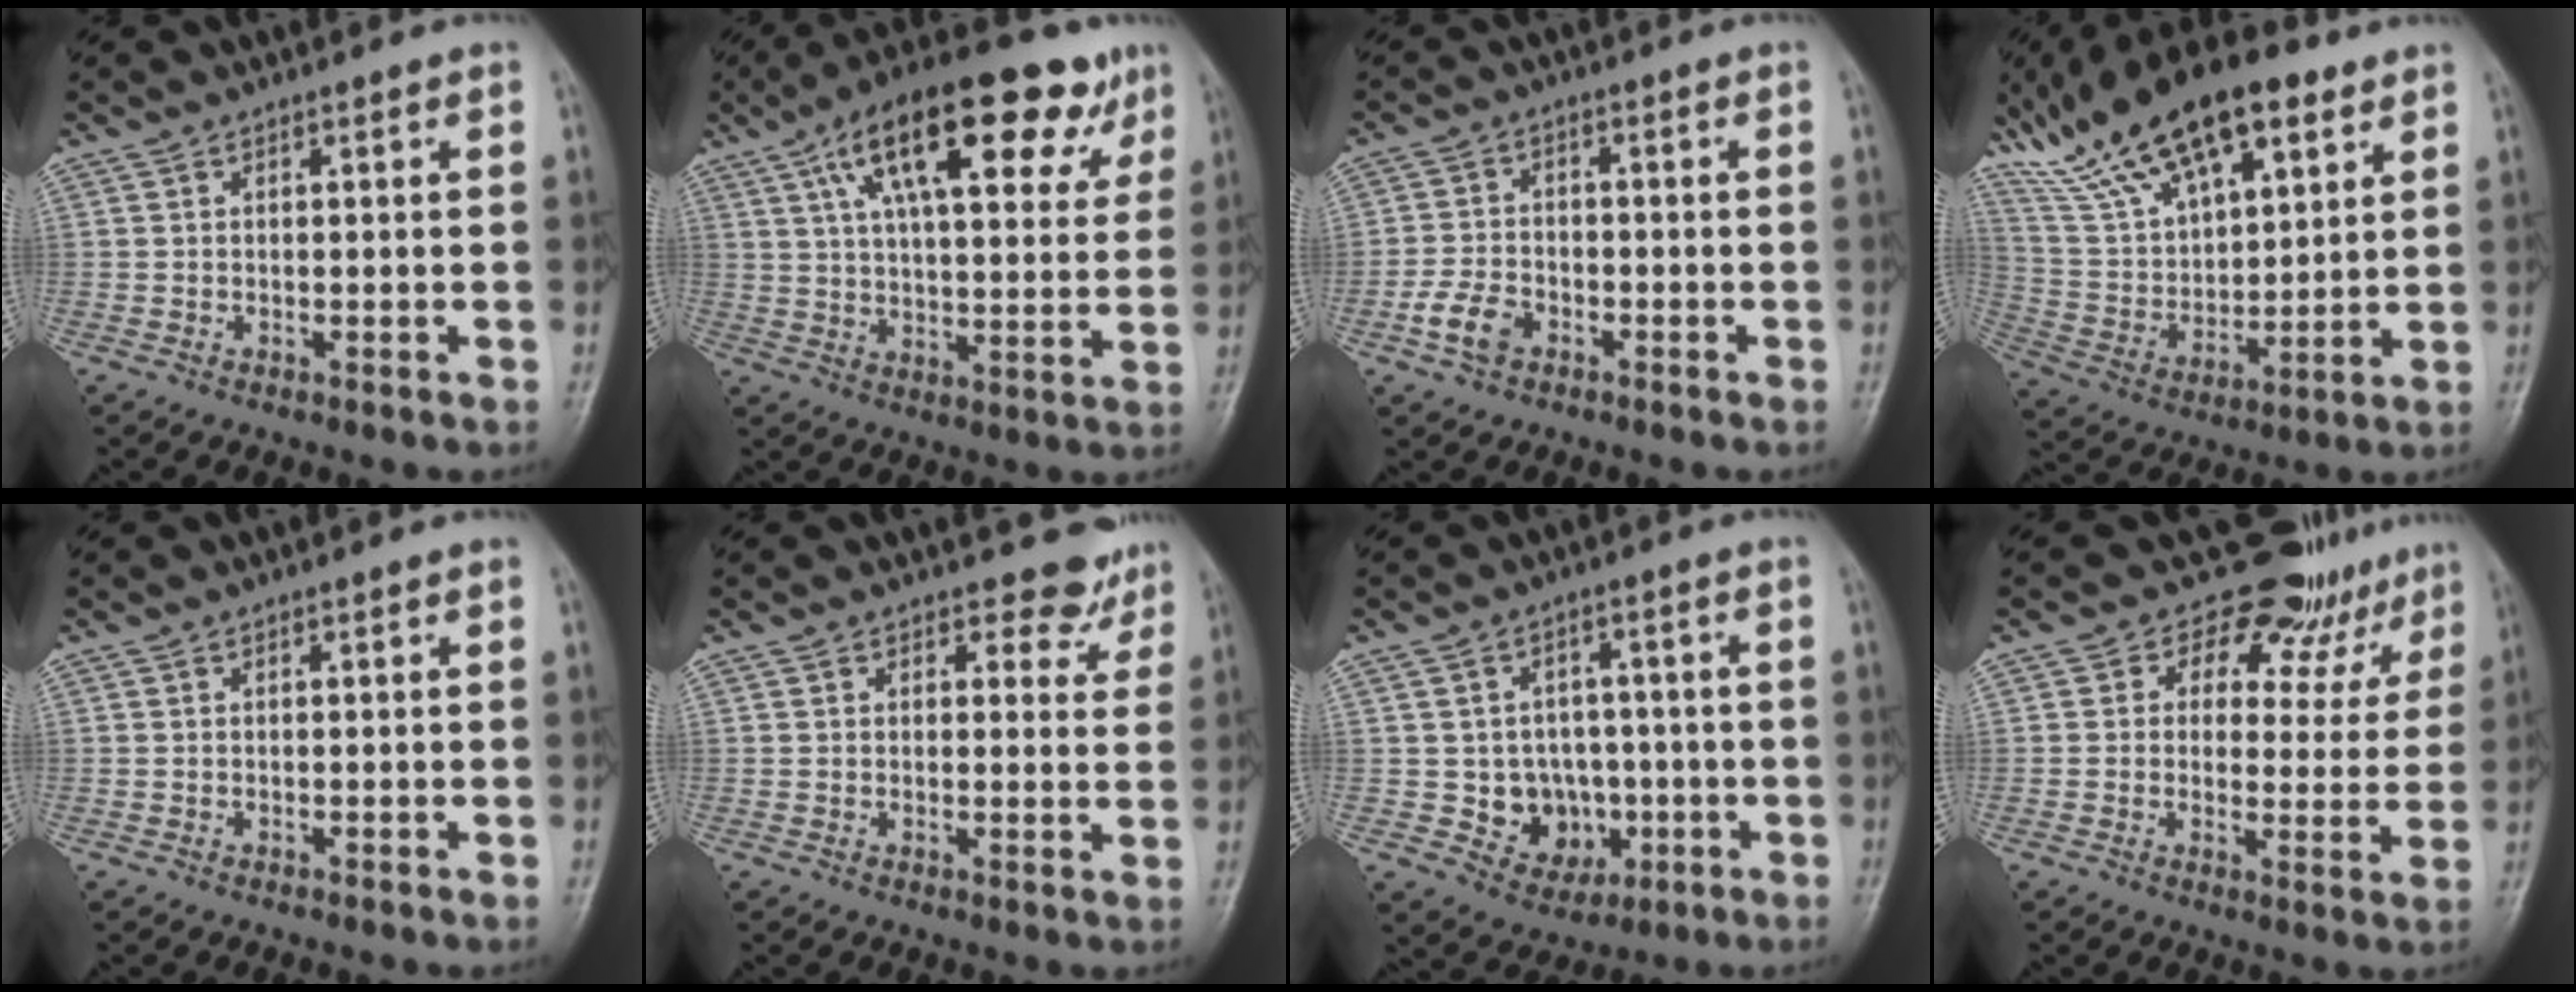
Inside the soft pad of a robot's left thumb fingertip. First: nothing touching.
{"total": 23.3, "force": [11.8, 8.9, 18.0], "torque": [-0.253, -0.001, 0.182]}
{"total": 5.6, "force": [-2.7, 3.7, 3.1], "torque": [-0.057, 0.015, -0.053]}
{"total": 22.9, "force": [14.1, 10.0, 15.1], "torque": [-0.243, -0.029, 0.259]}
{"total": 0.0}
{"total": 4.7, "force": [3.9, 2.6, 0.6], "torque": [0.021, -0.027, 0.038]}
{"total": 8.8, "force": [-1.4, 7.7, 4.1], "torque": [-0.013, 0.010, -0.010]}
{"total": 12.3, "force": [9.6, 7.1, 2.7], "torque": [0.021, -0.052, 0.104]}